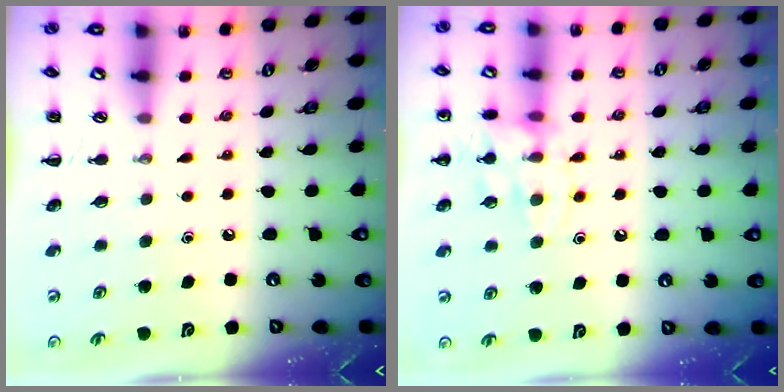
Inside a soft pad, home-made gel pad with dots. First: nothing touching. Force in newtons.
{"total": 11.4, "press": 11.4, "slide": 0.5}